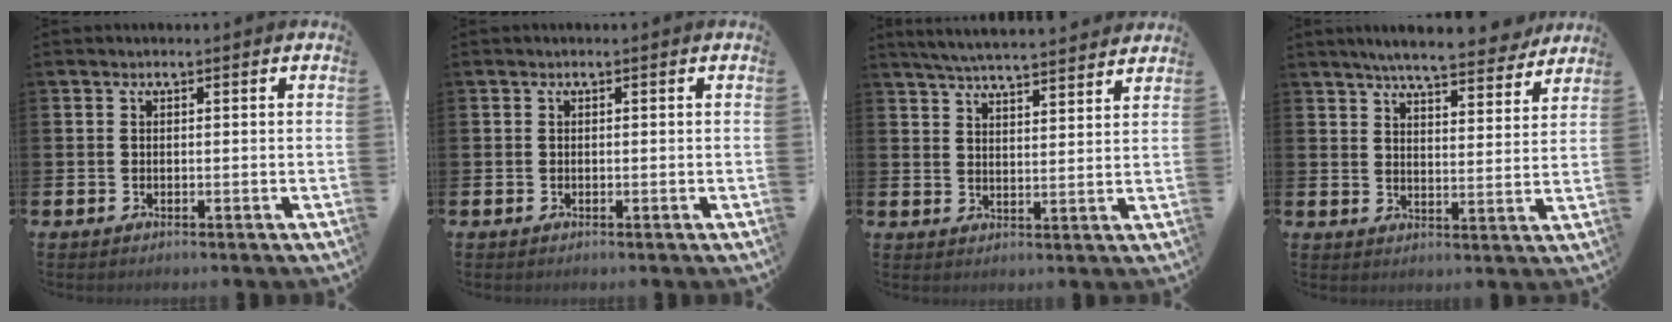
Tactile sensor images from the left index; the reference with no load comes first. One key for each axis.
{"total": 0.0}
{"total": 5.5, "fx": 5.4, "fy": -0.1, "fz": 0.9, "tx": -0.027, "ty": -0.035, "tz": 0.095}
{"total": 7.0, "fx": 6.6, "fy": 0.7, "fz": 2.2, "tx": -0.043, "ty": -0.040, "tz": 0.113}